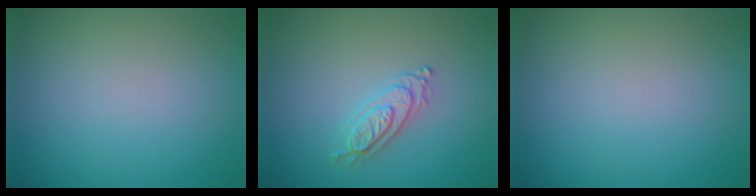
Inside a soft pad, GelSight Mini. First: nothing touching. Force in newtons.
{"total": 2.2, "press": 2.1, "slide": 0.6}
{"total": 0.0}